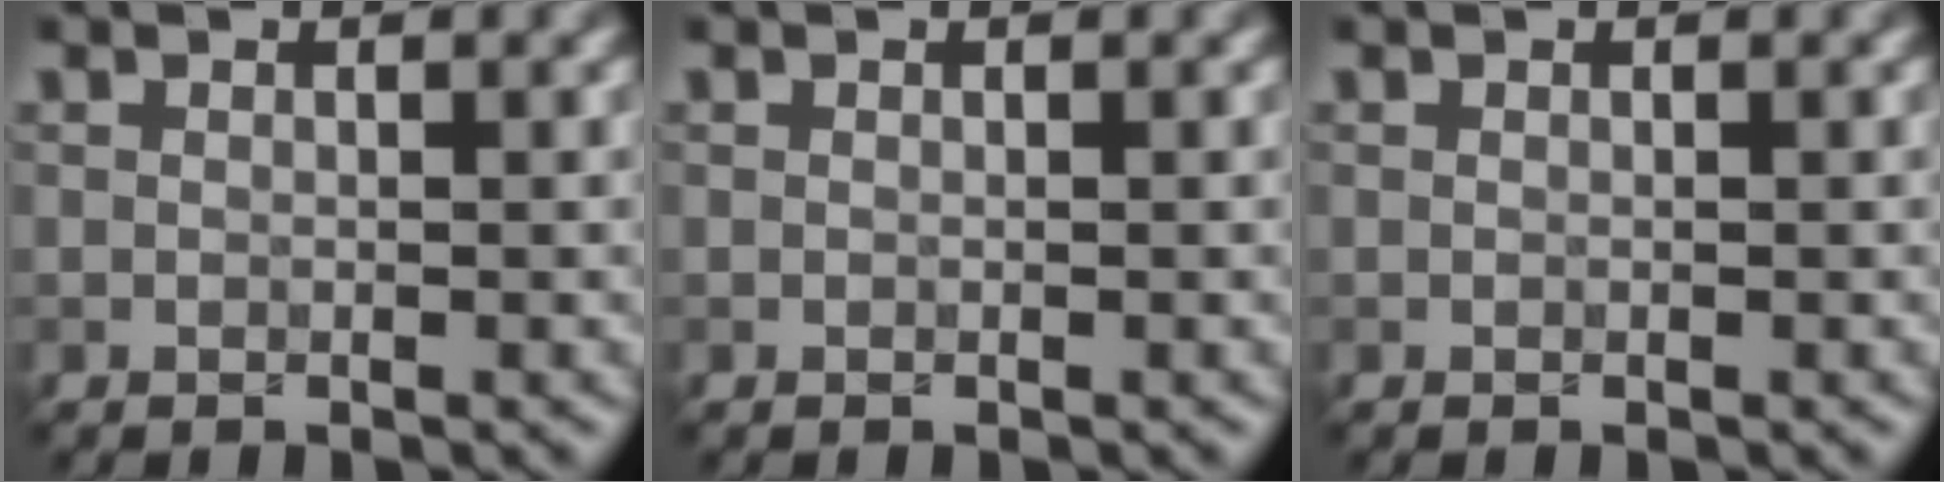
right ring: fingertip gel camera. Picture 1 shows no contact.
{"total": 0.0}
{"total": 0.0}